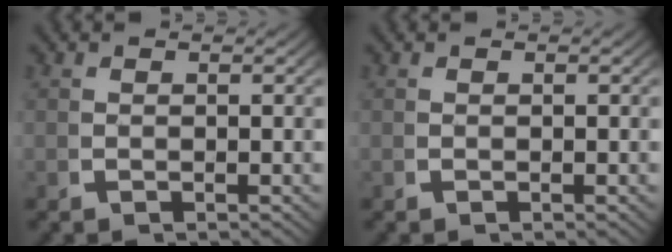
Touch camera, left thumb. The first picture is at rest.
{"total": 0.0}